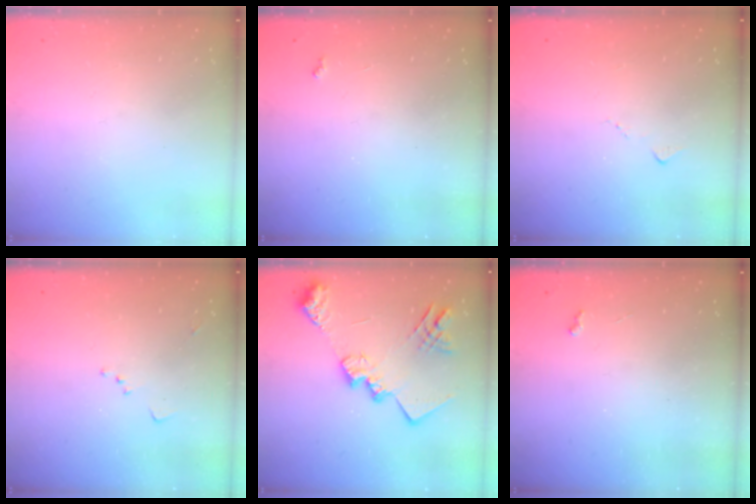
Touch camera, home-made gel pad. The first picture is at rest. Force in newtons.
{"total": 2.7, "press": 2.6, "slide": 0.4}
{"total": 5.8, "press": 5.7, "slide": 0.8}
{"total": 7.9, "press": 7.8, "slide": 0.9}
{"total": 18.4, "press": 18.4, "slide": 1.6}
{"total": 2.6, "press": 2.6, "slide": 0.5}